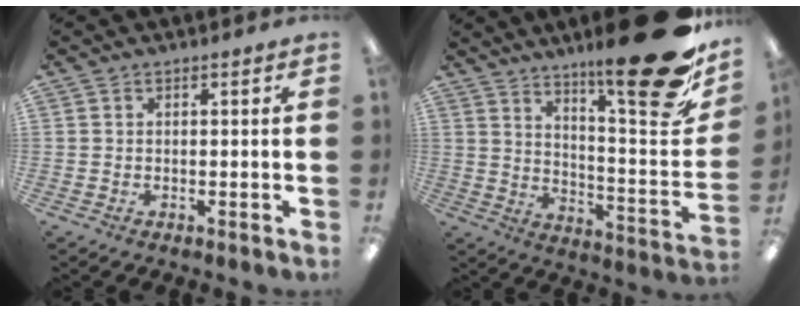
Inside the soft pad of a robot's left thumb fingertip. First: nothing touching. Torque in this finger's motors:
{"motor_torque": [1.34, -0.12, 1.44, -1.09, 0.13]}